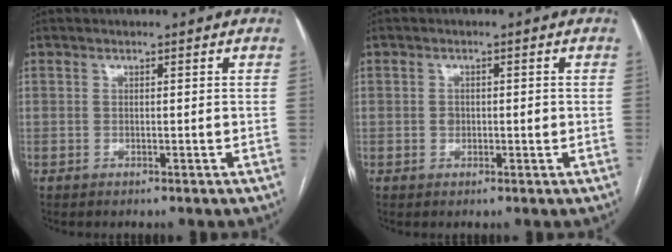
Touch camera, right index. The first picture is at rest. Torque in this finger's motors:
{"motor_torque": [0.43, 0.11, 0.00, 0.03]}